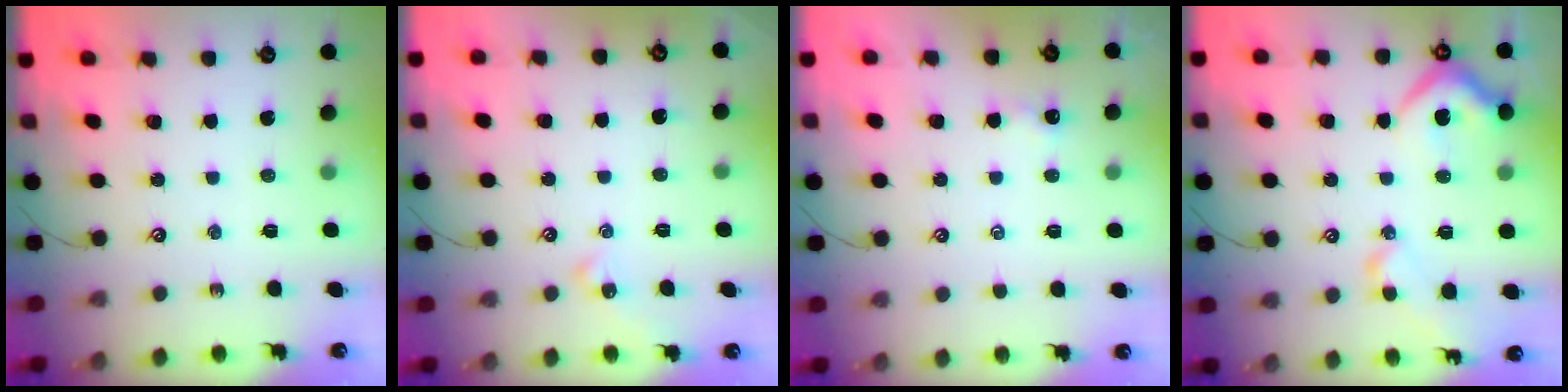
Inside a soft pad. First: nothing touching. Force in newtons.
{"total": 2.6, "press": 2.6, "slide": 0.6}
{"total": 2.0, "press": 2.0, "slide": 0.2}
{"total": 10.2, "press": 10.0, "slide": 1.9}